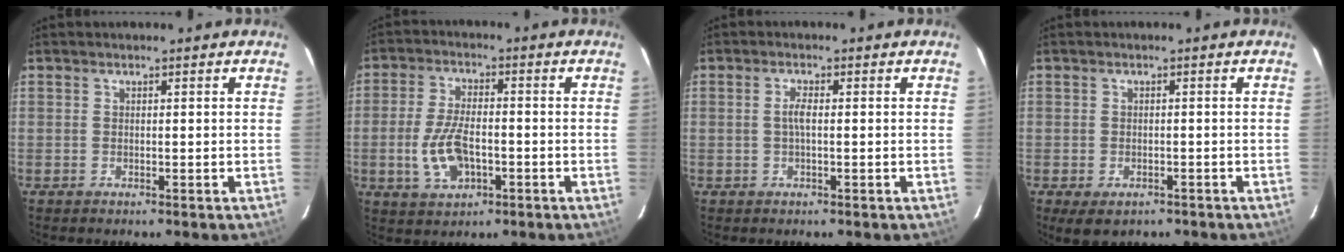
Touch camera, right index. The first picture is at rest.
{"total": 9.0, "force": [-2.4, 4.4, 7.4], "torque": [-0.157, -0.003, -0.039]}
{"total": 1.9, "force": [-0.1, 0.3, 1.9], "torque": [-0.038, 0.003, -0.004]}
{"total": 4.8, "force": [-2.9, 2.9, 2.5], "torque": [-0.051, -0.016, -0.037]}